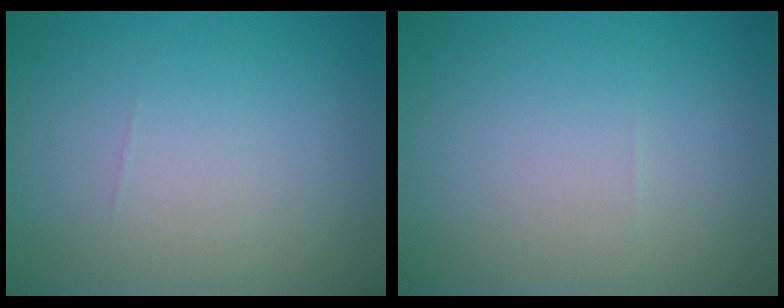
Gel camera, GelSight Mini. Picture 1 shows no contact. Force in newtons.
{"total": 0.0}